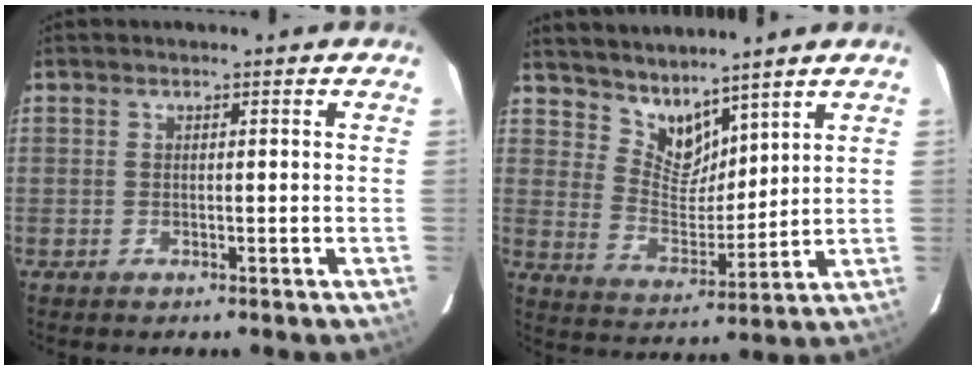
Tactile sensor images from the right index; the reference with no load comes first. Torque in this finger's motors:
{"motor_torque": [-0.02, 0.27, -0.02, 0.00]}